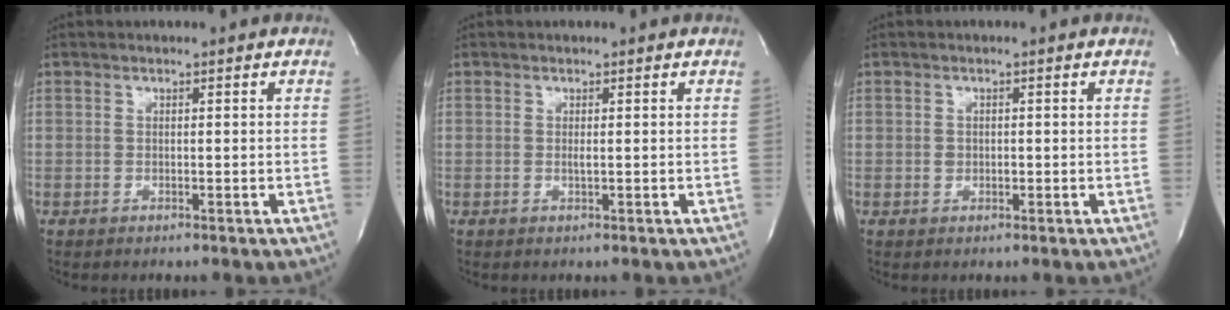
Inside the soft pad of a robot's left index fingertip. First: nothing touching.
{"total": 0.6, "force": [0.1, 0.0, 0.6], "torque": [-0.016, -0.002, 0.000]}
{"total": 1.0, "force": [-0.1, 0.9, 0.5], "torque": [-0.009, 0.002, 0.000]}